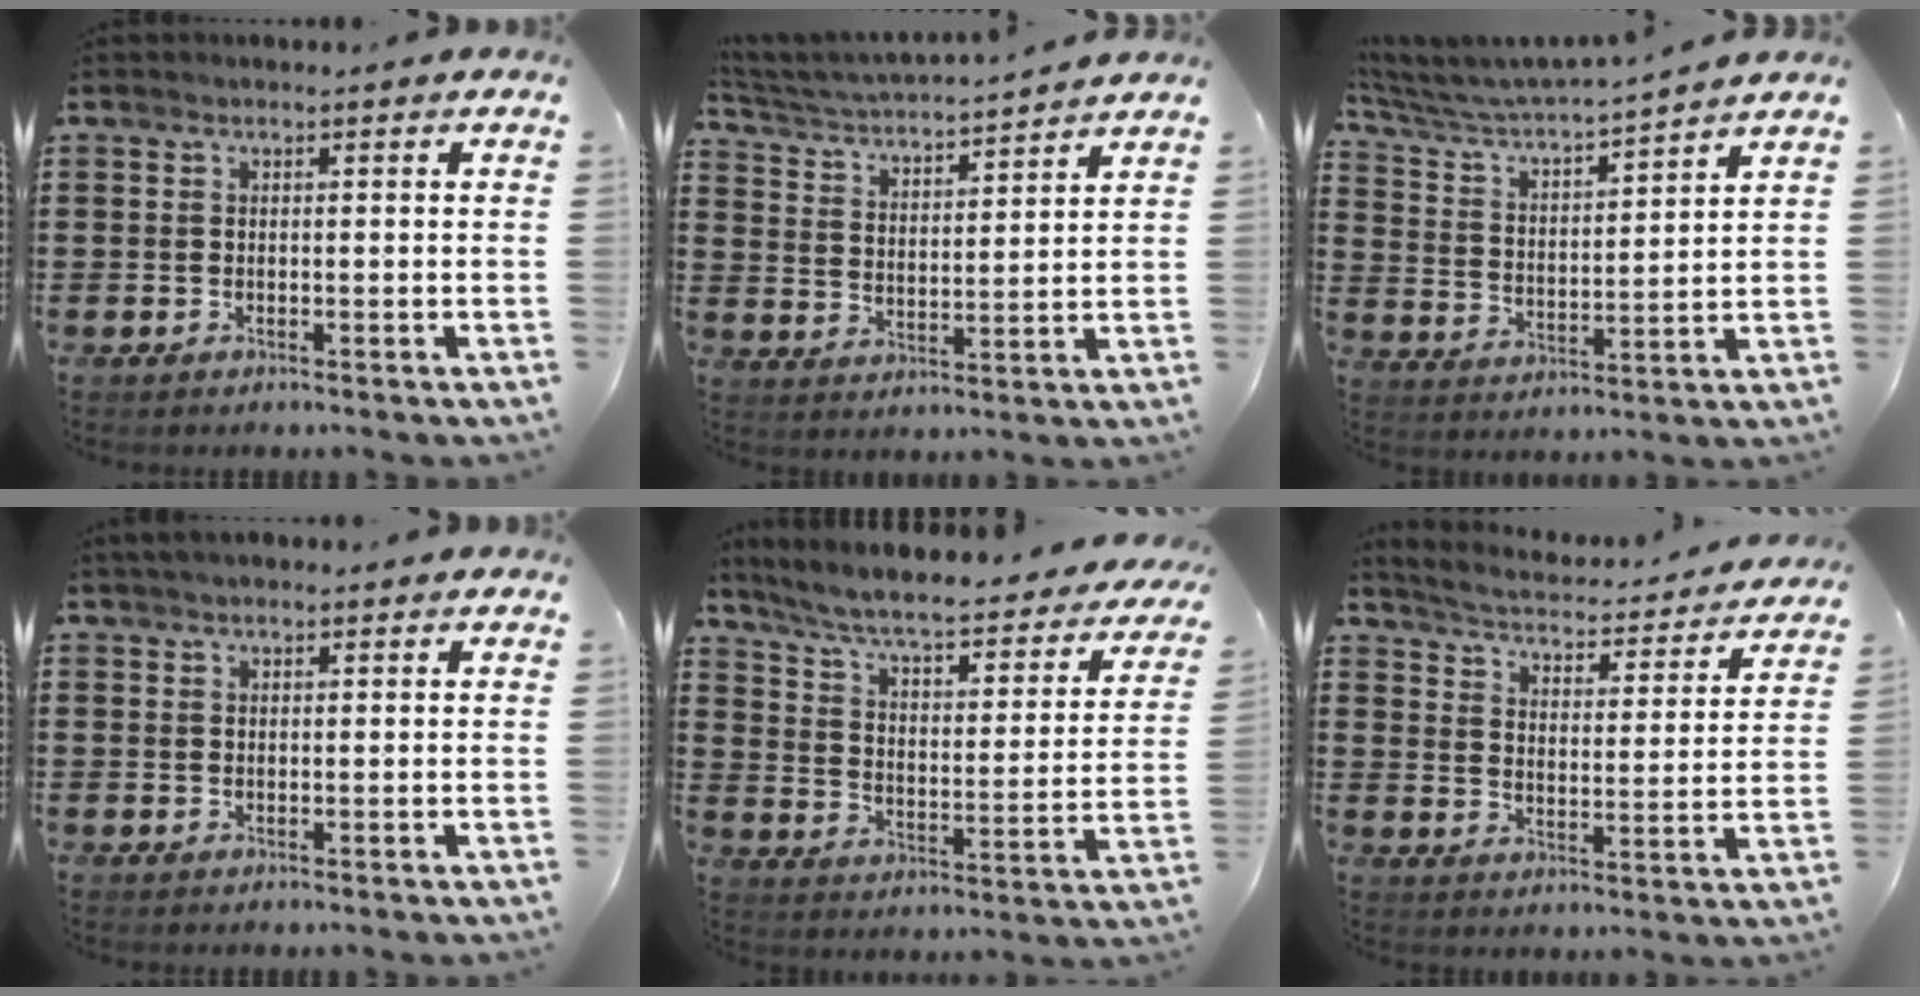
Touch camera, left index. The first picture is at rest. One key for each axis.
{"total": 3.6, "fx": 3.6, "fy": -0.3, "fz": 0.6, "tx": -0.033, "ty": -0.029, "tz": 0.054}
{"total": 4.1, "fx": 4.0, "fy": 0.0, "fz": 1.0, "tx": -0.043, "ty": -0.034, "tz": 0.060}
{"total": 1.7, "fx": 1.5, "fy": 0.5, "fz": 0.7, "tx": -0.015, "ty": 0.004, "tz": 0.028}
{"total": 6.0, "fx": 5.0, "fy": 0.5, "fz": 3.3, "tx": -0.085, "ty": -0.042, "tz": 0.078}
{"total": 2.9, "fx": 2.8, "fy": -0.1, "fz": 0.6, "tx": -0.033, "ty": -0.030, "tz": 0.038}